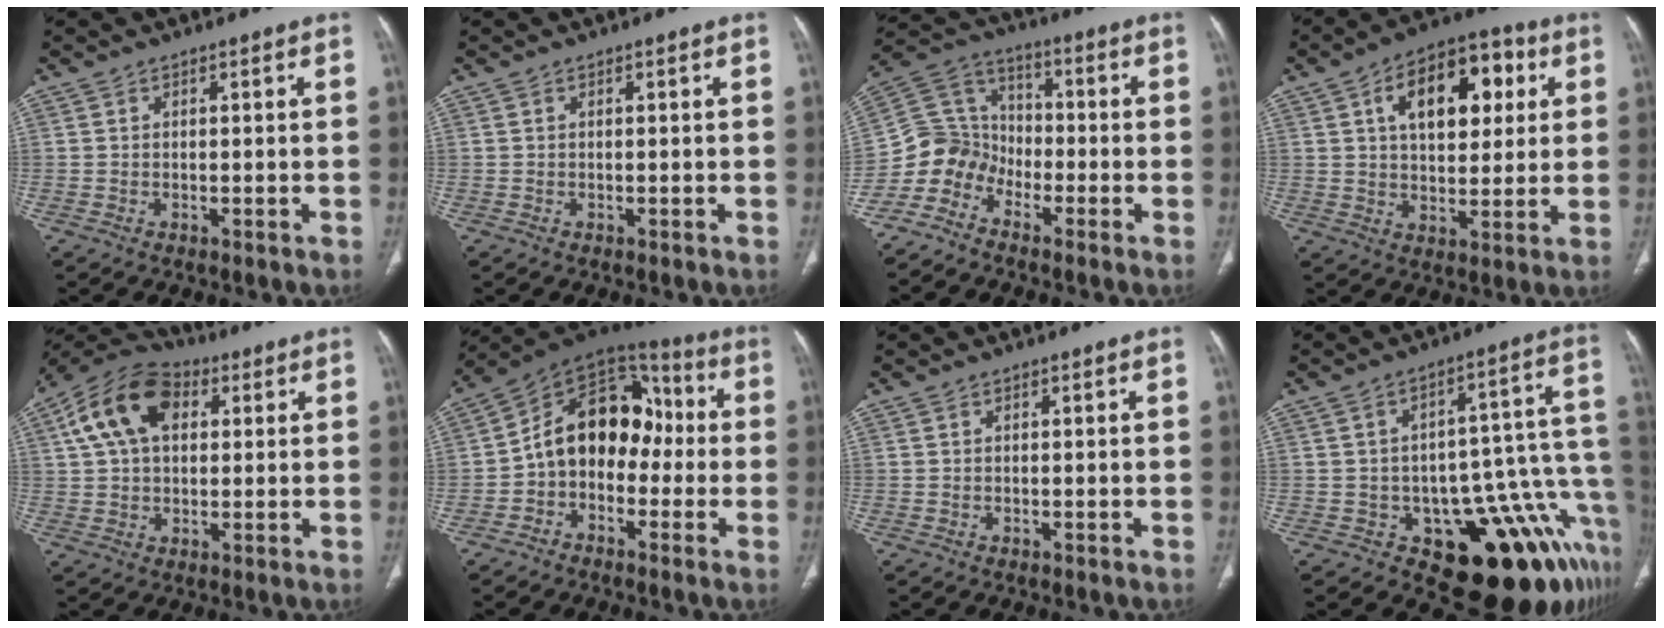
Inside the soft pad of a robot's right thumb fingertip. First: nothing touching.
{"total": 0.0}
{"total": 9.2, "force": [-6.2, 6.5, 1.8], "torque": [-0.019, 0.072, -0.139]}
{"total": 15.9, "force": [5.0, 9.1, 12.0], "torque": [-0.138, 0.010, 0.073]}
{"total": 14.1, "force": [4.3, 9.1, 9.9], "torque": [-0.173, 0.022, 0.068]}
{"total": 14.7, "force": [-1.7, 10.7, 9.9], "torque": [-0.116, 0.060, -0.046]}
{"total": 0.0}
{"total": 21.0, "force": [-9.4, 9.9, 15.9], "torque": [-0.088, 0.092, -0.115]}